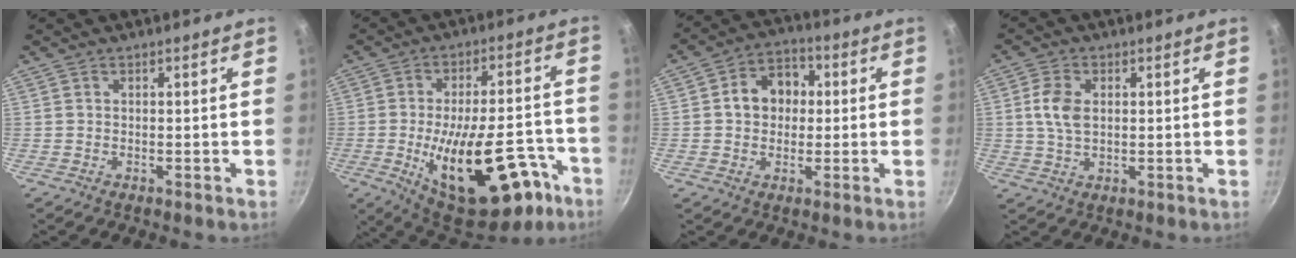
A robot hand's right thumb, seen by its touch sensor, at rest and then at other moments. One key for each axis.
{"total": 25.2, "fx": -10.1, "fy": 11.6, "fz": 19.9, "tx": -0.250, "ty": 0.037, "tz": -0.129}
{"total": 9.0, "fx": 0.9, "fy": 7.3, "fz": 5.2, "tx": -0.043, "ty": 0.018, "tz": 0.001}
{"total": 5.7, "fx": 0.9, "fy": 3.7, "fz": 4.3, "tx": -0.077, "ty": 0.002, "tz": 0.016}